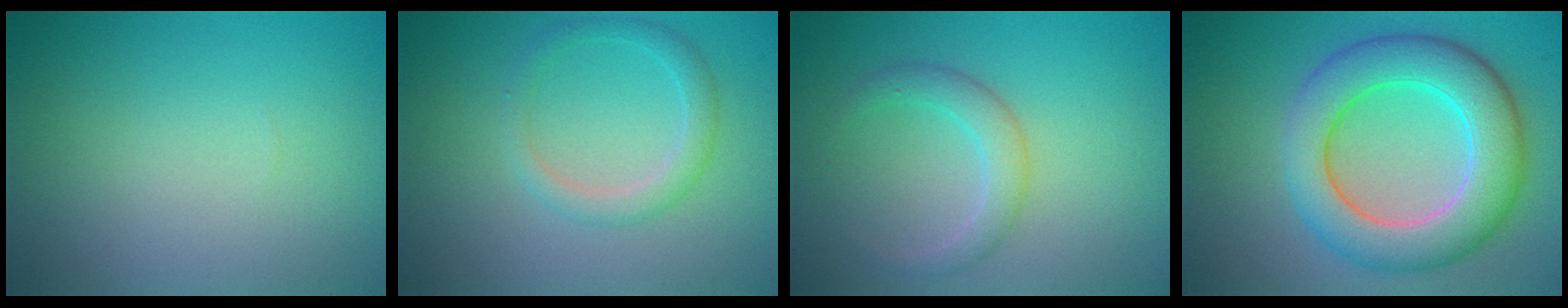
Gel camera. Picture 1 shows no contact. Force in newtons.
{"total": 2.2, "press": 2.2, "slide": 0.2}
{"total": 2.3, "press": 2.2, "slide": 0.3}
{"total": 8.3, "press": 8.3, "slide": 0.6}